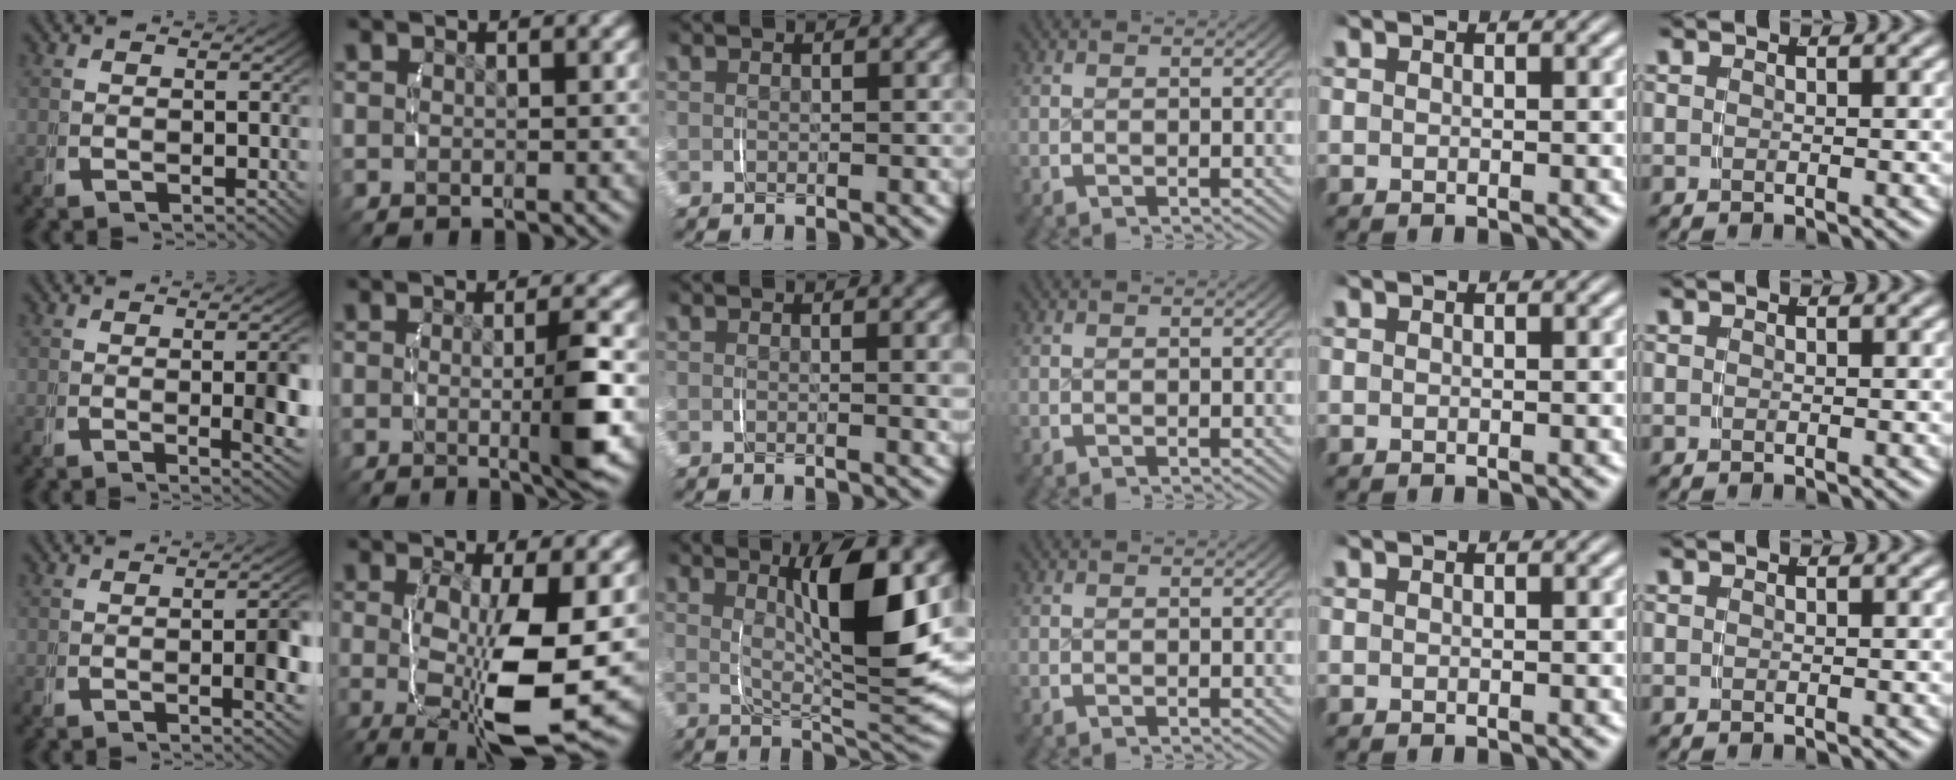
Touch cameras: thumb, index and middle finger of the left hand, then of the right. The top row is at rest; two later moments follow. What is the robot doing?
{"motion": "lift_and_place", "object": "jewelry box"}